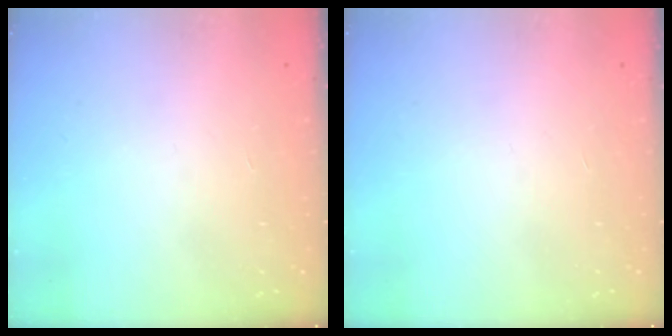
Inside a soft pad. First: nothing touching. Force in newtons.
{"total": 0.0}